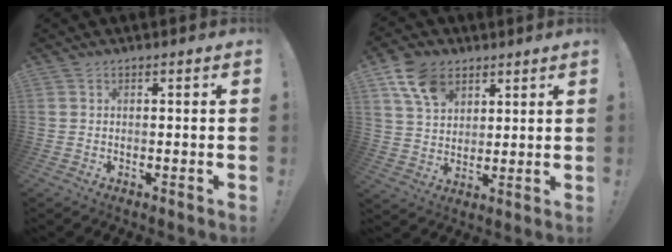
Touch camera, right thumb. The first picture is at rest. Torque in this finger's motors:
{"motor_torque": [0.48, 0.62, -0.29, 0.11, 0.00]}